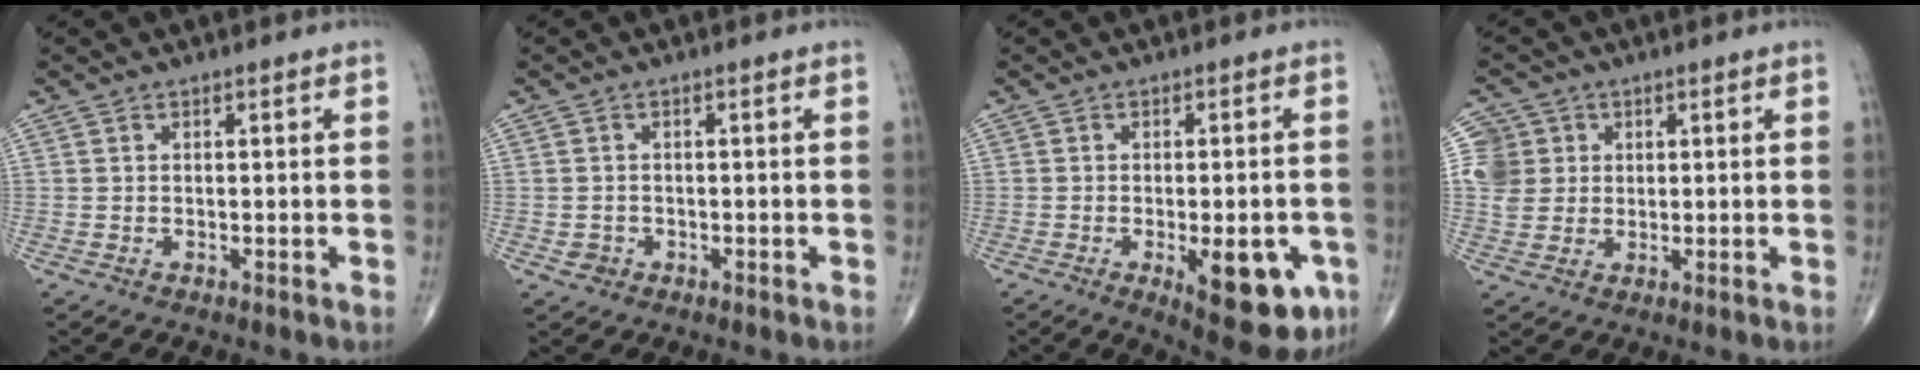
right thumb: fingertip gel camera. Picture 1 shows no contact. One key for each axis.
{"total": 1.5, "fx": -0.6, "fy": 1.3, "fz": 0.2, "tx": 0.002, "ty": 0.007, "tz": -0.009}
{"total": 12.9, "fx": -4.6, "fy": 5.0, "fz": 11.0, "tx": -0.119, "ty": 0.001, "tz": -0.047}
{"total": 6.4, "fx": 1.5, "fy": 6.0, "fz": 1.5, "tx": -0.008, "ty": 0.004, "tz": 0.028}